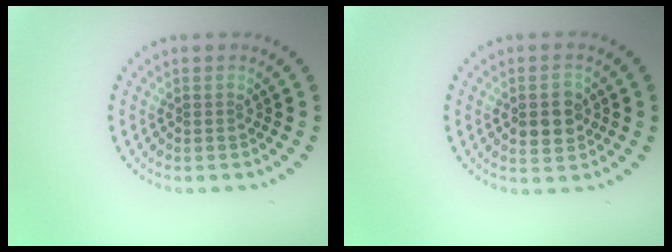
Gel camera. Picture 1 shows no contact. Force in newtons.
{"total": 3.2, "press": 3.2, "slide": 0.1}